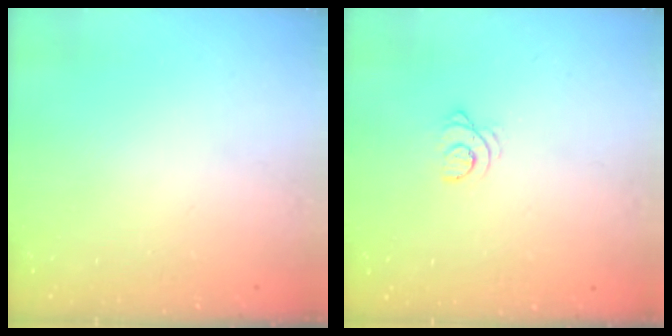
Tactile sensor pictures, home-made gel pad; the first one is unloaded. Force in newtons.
{"total": 2.5, "press": 2.5, "slide": 0.3}